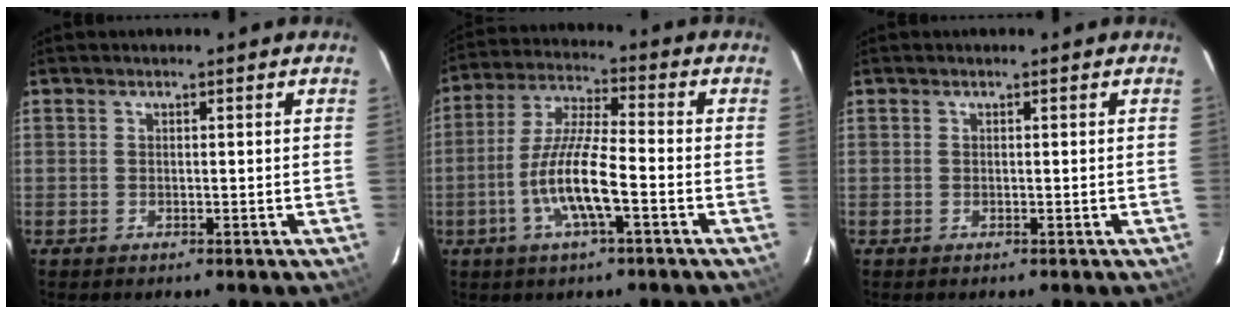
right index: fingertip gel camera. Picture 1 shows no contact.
{"total": 11.0, "force": [-4.0, 1.6, 10.1], "torque": [-0.213, -0.002, -0.078]}
{"total": 0.0}